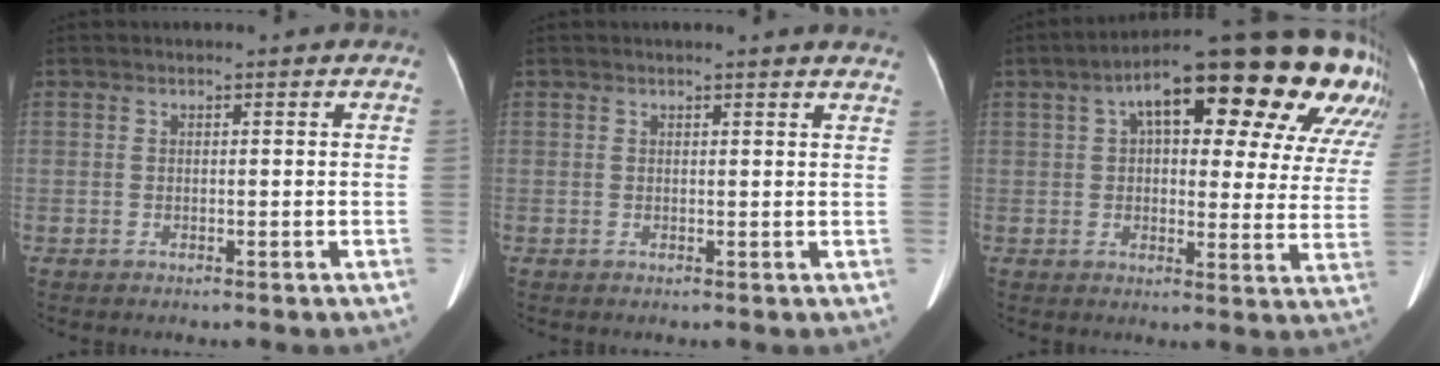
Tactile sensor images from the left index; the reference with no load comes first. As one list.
[{"total": 6.1, "force": [5.7, 0.2, 2.1], "torque": [-0.023, 0.003, 0.042]}, {"total": 25.8, "force": [14.6, 7.2, 20.0], "torque": [-0.240, 0.064, 0.177]}]